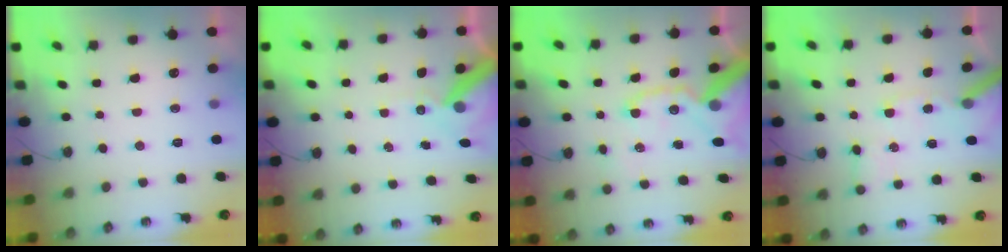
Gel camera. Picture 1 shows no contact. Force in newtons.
{"total": 10.9, "press": 10.8, "slide": 1.5}
{"total": 21.5, "press": 21.4, "slide": 2.9}
{"total": 12.0, "press": 11.8, "slide": 1.7}